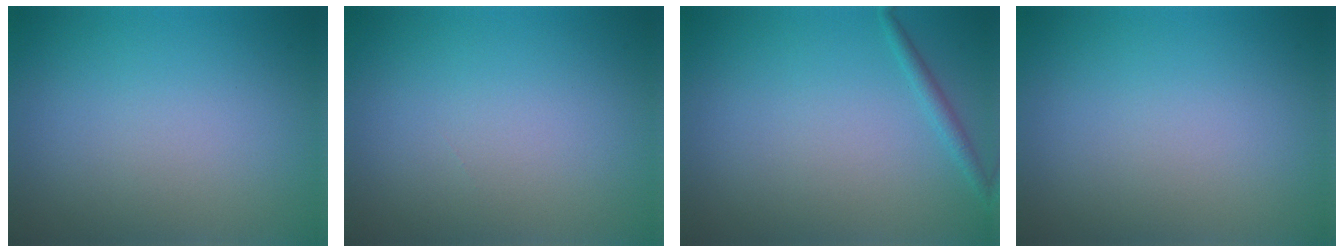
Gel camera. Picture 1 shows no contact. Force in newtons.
{"total": 0.0}
{"total": 1.1, "press": 1.1, "slide": 0.1}
{"total": 0.0}